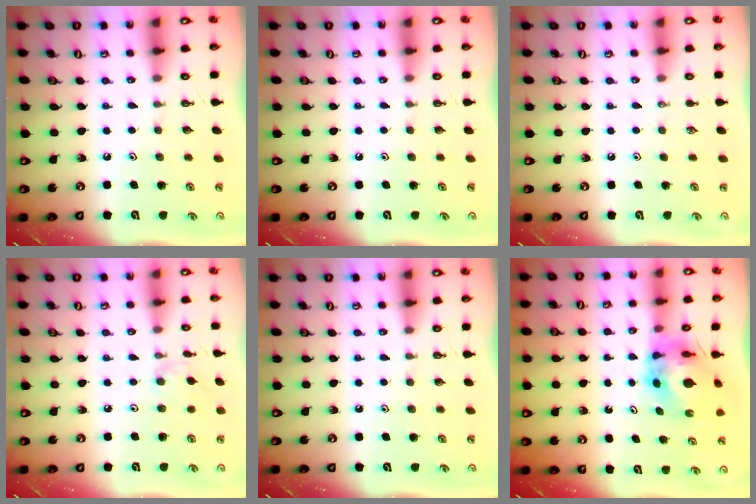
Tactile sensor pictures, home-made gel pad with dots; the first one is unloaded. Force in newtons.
{"total": 0.0}
{"total": 0.0}
{"total": 1.4, "press": 1.4, "slide": 0.4}
{"total": 0.0}
{"total": 7.3, "press": 7.2, "slide": 0.9}